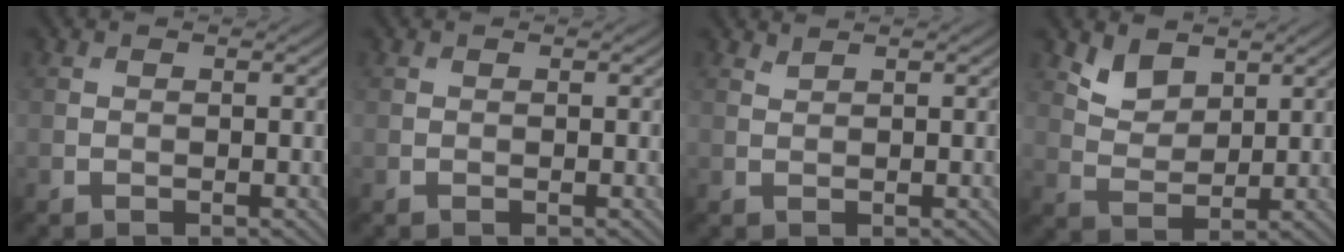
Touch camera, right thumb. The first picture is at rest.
{"total": 0.0}
{"total": 0.8, "force": [0.7, 0.0, 0.2], "torque": [-0.005, 0.002, 0.017]}
{"total": 4.1, "force": [2.8, 2.3, 1.8], "torque": [-0.047, -0.012, 0.058]}